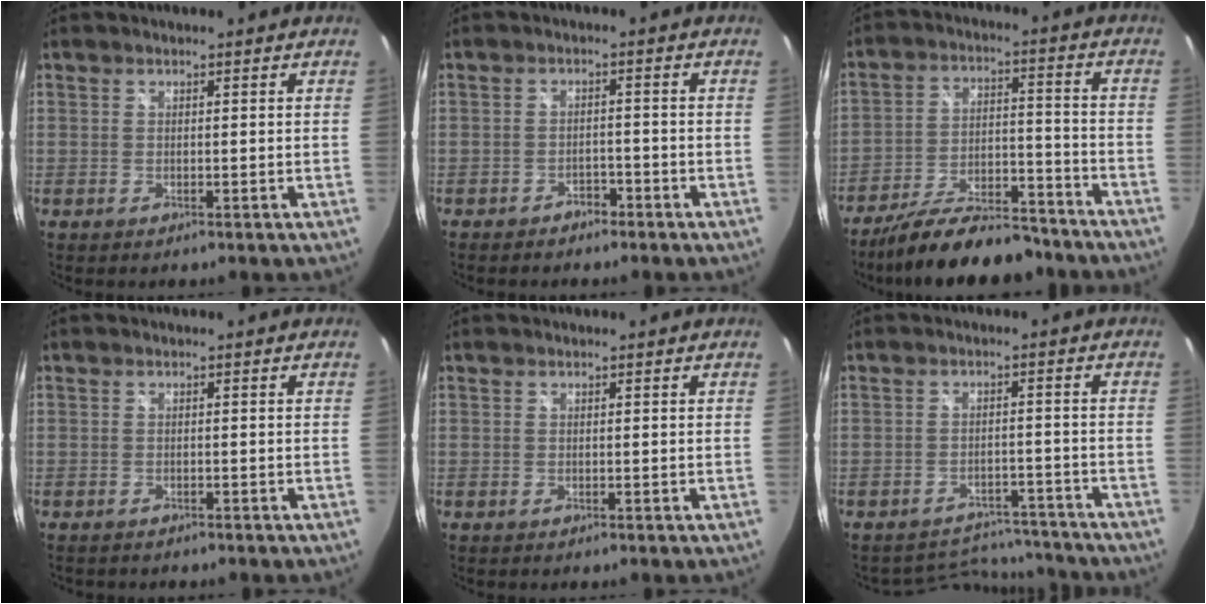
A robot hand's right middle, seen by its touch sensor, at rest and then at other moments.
{"total": 2.6, "force": [-2.2, 1.1, 0.7], "torque": [-0.019, 0.002, -0.033]}
{"total": 17.6, "force": [-14.8, 4.8, 8.3], "torque": [-0.151, -0.006, -0.217]}
{"total": 1.0, "force": [-1.0, 0.1, 0.2], "torque": [-0.007, -0.006, -0.016]}
{"total": 0.0}
{"total": 8.7, "force": [-8.3, 2.4, 0.1], "torque": [-0.008, 0.024, -0.113]}